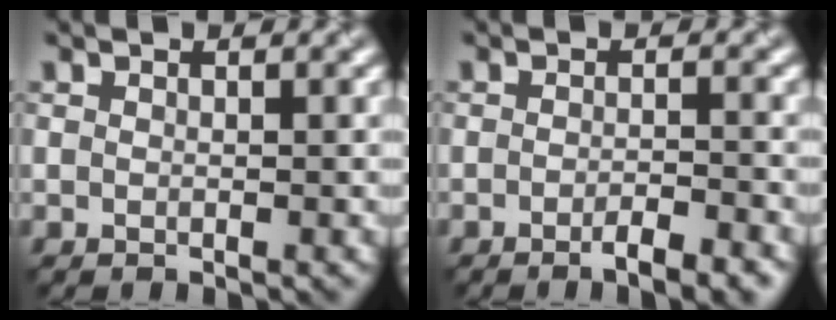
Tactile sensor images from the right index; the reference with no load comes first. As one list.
[{"total": 3.3, "force": [-2.0, 0.7, 2.5], "torque": [-0.033, 0.000, -0.035]}]